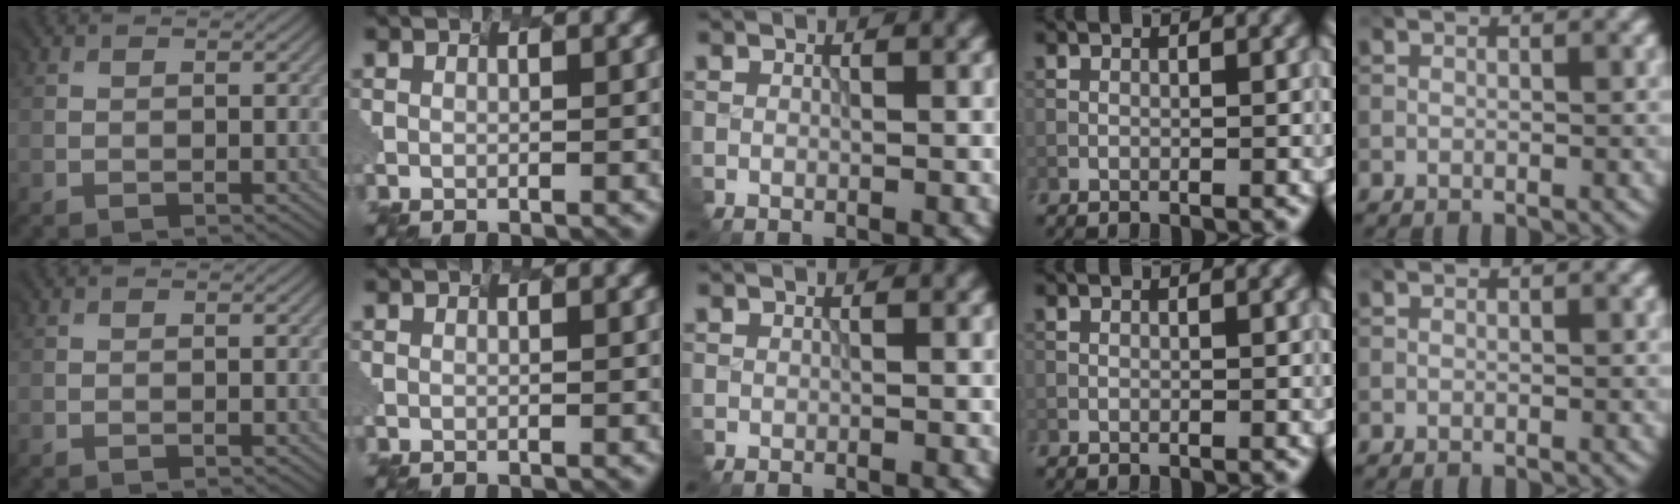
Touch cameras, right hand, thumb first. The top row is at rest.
{}